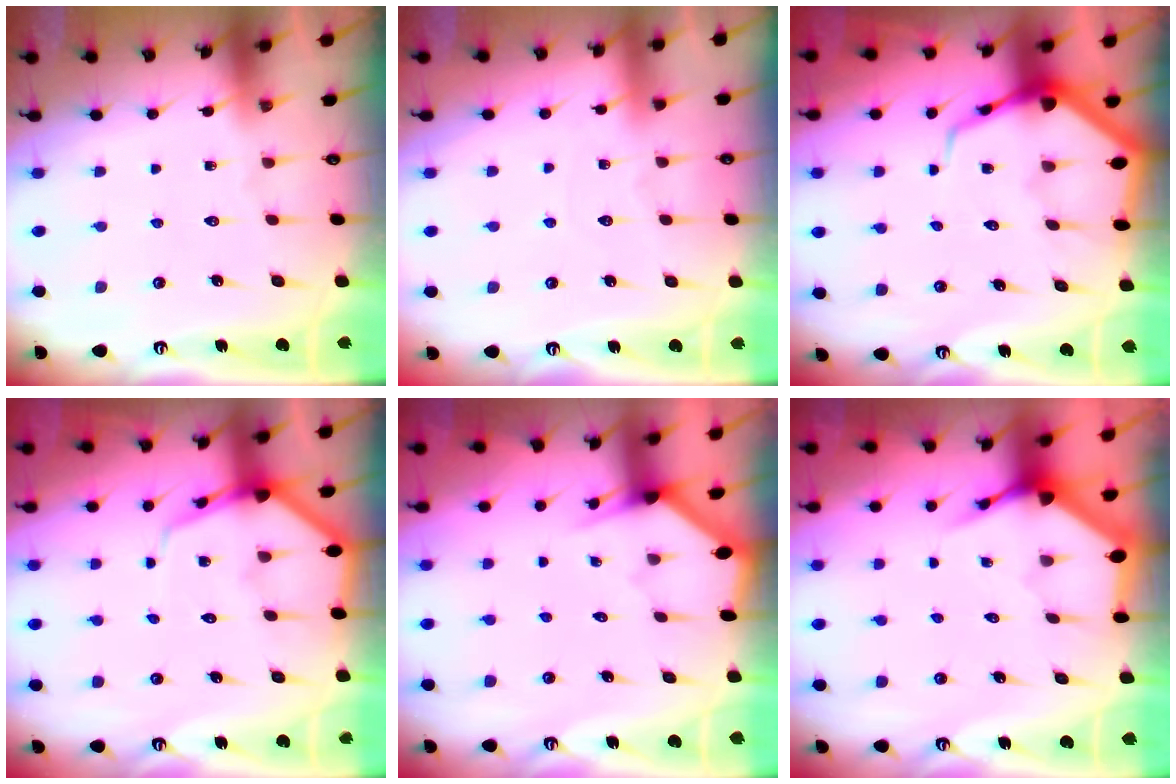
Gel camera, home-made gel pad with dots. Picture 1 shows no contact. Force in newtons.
{"total": 2.7, "press": 2.7, "slide": 0.3}
{"total": 8.4, "press": 8.3, "slide": 0.8}
{"total": 6.7, "press": 6.7, "slide": 0.7}
{"total": 3.2, "press": 3.2, "slide": 0.4}
{"total": 3.7, "press": 3.7, "slide": 0.5}